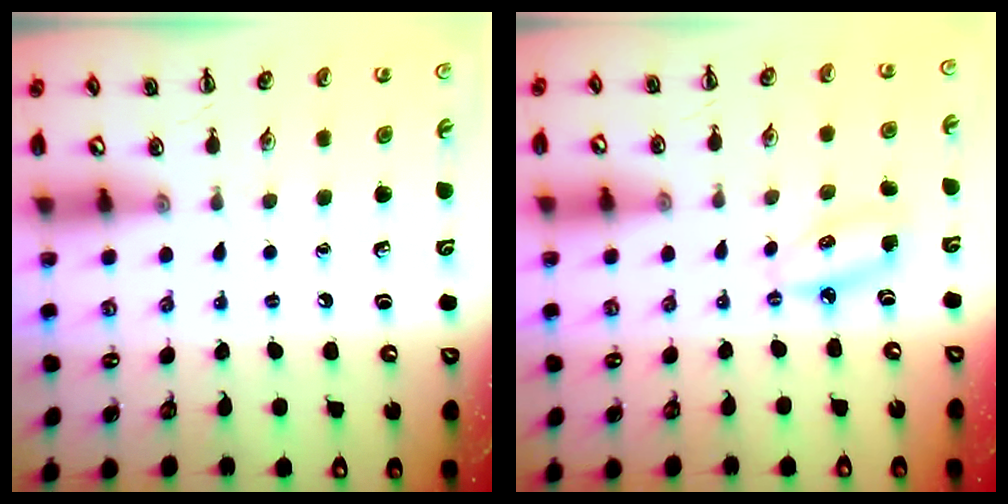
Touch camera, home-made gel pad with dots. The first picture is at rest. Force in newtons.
{"total": 4.8, "press": 4.7, "slide": 1.1}